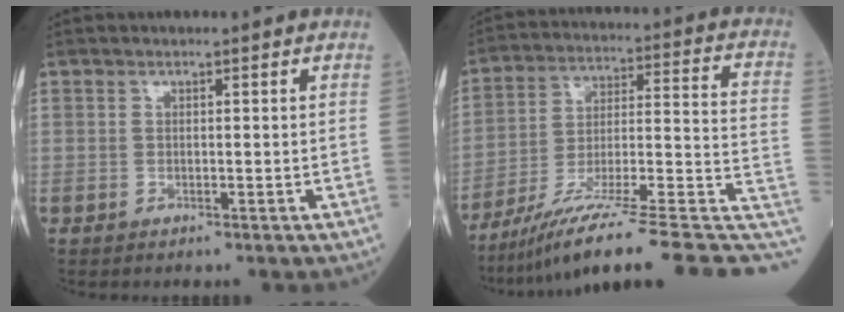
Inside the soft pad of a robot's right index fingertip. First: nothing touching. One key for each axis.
{"total": 22.6, "fx": -15.6, "fy": 2.1, "fz": 16.1, "tx": -0.187, "ty": 0.032, "tz": -0.249}